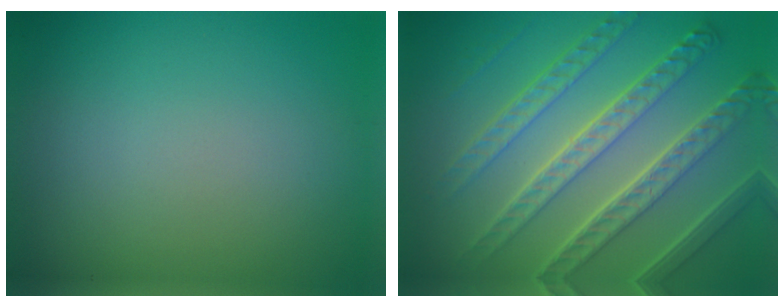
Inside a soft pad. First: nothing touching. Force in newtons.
{"total": 8.2, "press": 6.2, "slide": 5.4}